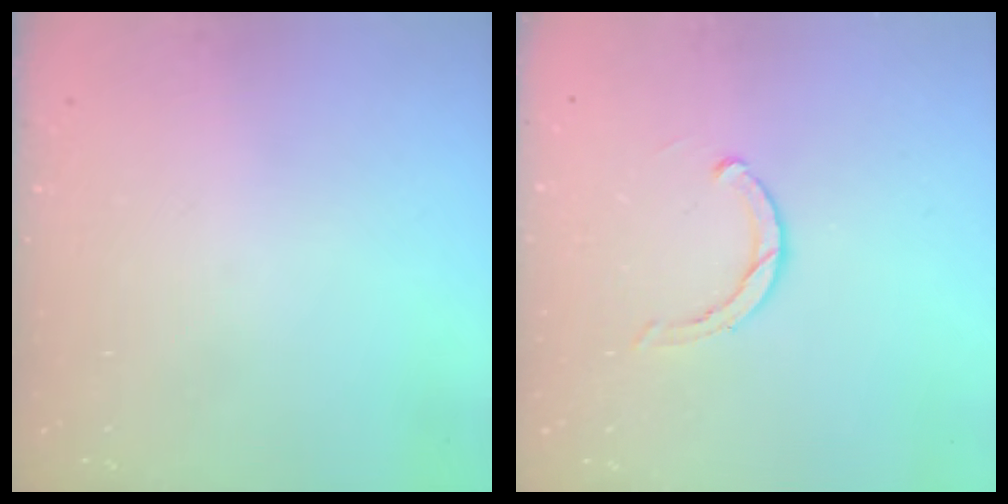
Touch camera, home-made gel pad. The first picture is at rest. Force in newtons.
{"total": 2.8, "press": 2.7, "slide": 0.3}